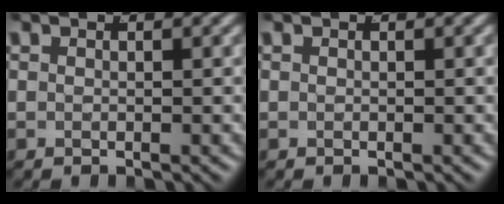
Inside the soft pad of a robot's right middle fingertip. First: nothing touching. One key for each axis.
{"total": 0.0}